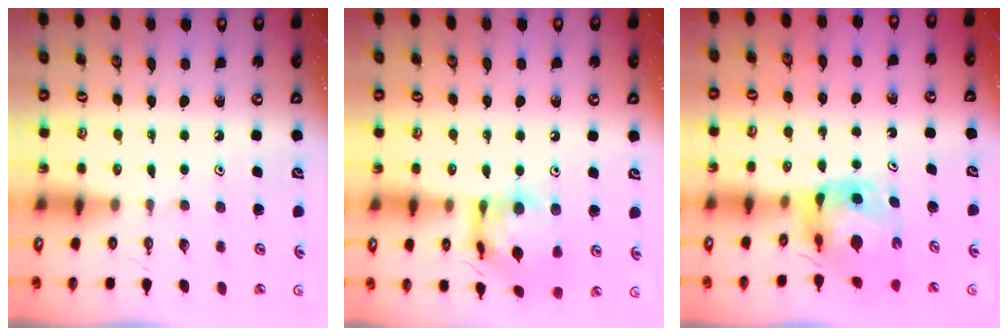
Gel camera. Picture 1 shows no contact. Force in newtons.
{"total": 14.6, "press": 14.5, "slide": 1.2}
{"total": 6.6, "press": 6.6, "slide": 0.6}